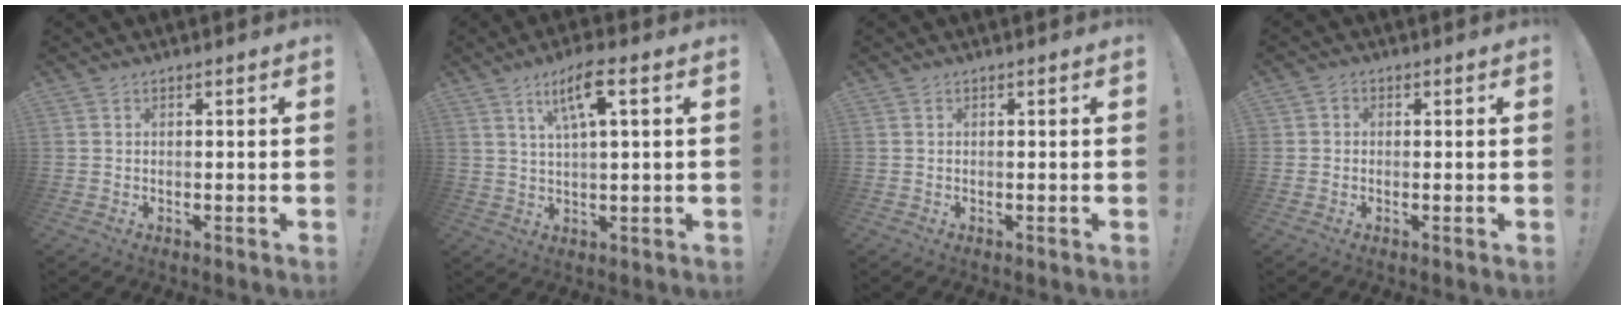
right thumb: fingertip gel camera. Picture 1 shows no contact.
{"total": 9.0, "force": [3.9, 1.9, 7.9], "torque": [-0.145, 0.002, 0.064]}
{"total": 0.0}
{"total": 1.3, "force": [-0.3, 1.2, 0.4], "torque": [-0.005, 0.003, -0.006]}